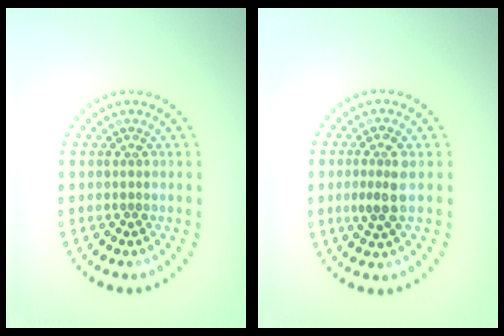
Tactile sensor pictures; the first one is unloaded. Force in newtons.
{"total": 2.6, "press": 2.4, "slide": 0.9}